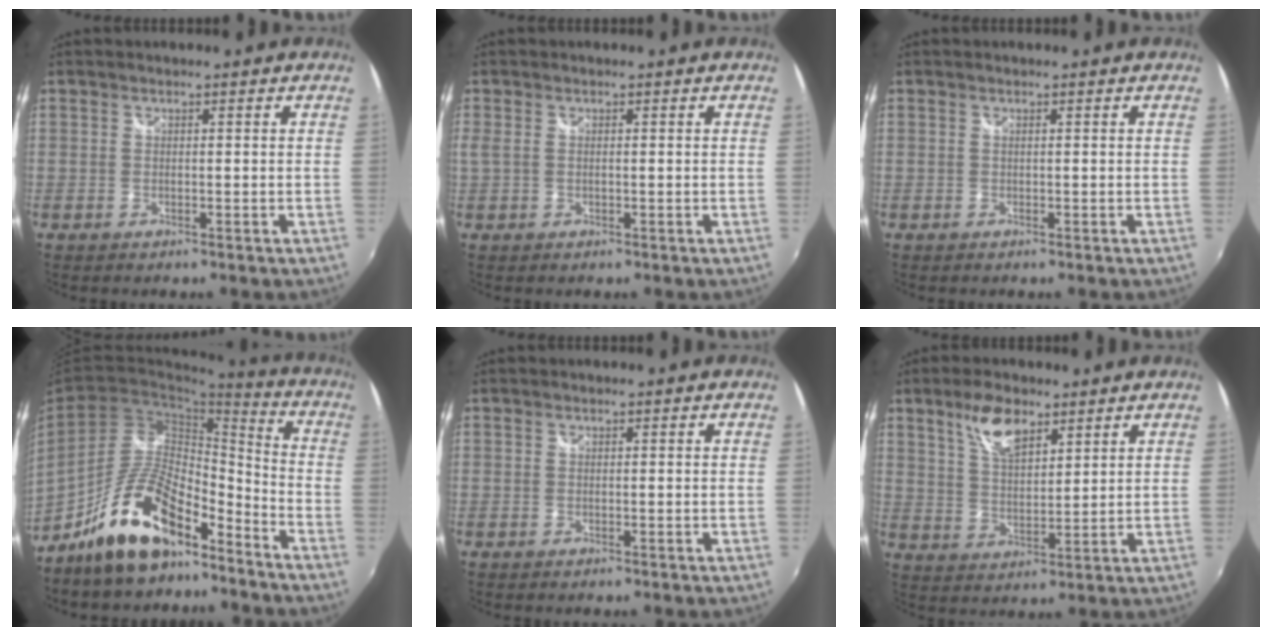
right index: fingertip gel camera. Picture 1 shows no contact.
{"total": 2.1, "force": [0.2, 0.8, 1.9], "torque": [-0.041, -0.004, 0.003]}
{"total": 0.0}
{"total": 15.6, "force": [-11.6, 5.3, 9.1], "torque": [-0.174, 0.018, -0.202]}
{"total": 0.0}
{"total": 8.0, "force": [5.0, 3.4, 5.2], "torque": [-0.094, 0.012, 0.097]}